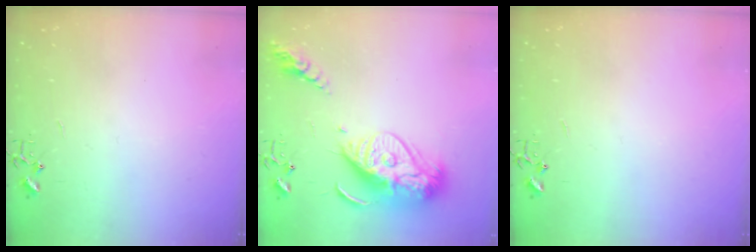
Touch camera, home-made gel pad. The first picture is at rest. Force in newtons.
{"total": 18.4, "press": 18.3, "slide": 1.7}
{"total": 0.0}